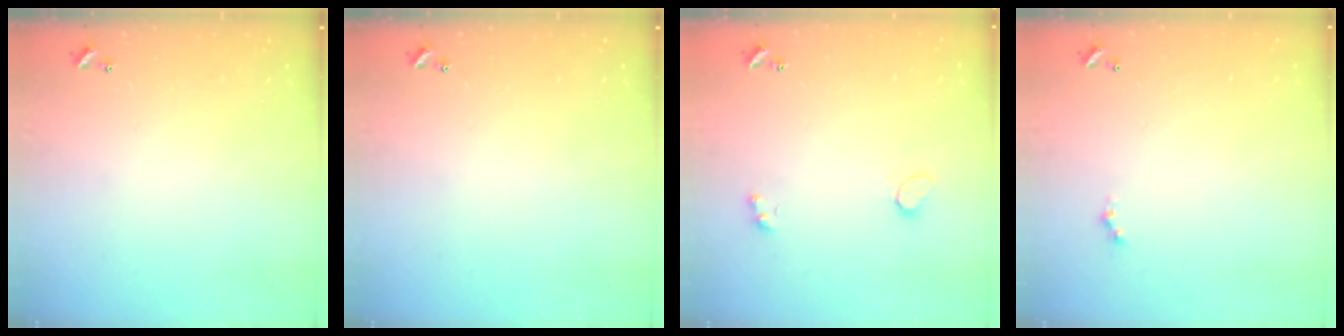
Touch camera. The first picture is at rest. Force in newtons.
{"total": 0.0}
{"total": 3.5, "press": 3.2, "slide": 1.5}
{"total": 0.5, "press": 0.4, "slide": 0.3}